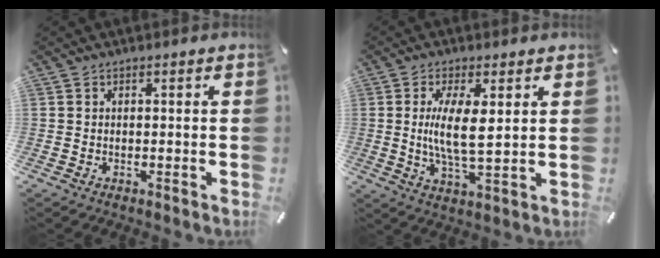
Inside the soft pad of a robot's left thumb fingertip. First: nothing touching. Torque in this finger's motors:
{"motor_torque": [0.13, 0.51, 0.31, -0.05, 0.15]}